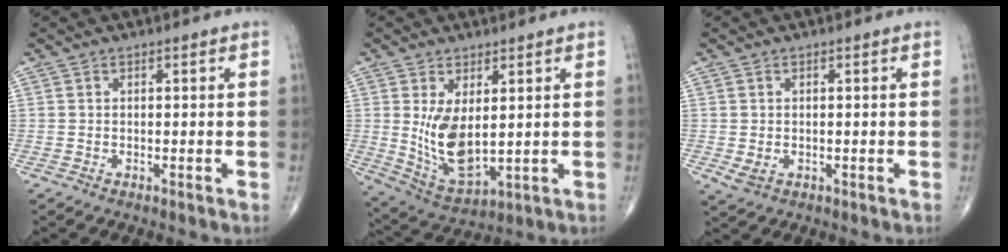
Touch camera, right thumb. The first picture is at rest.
{"total": 10.1, "force": [1.4, 5.0, 8.7], "torque": [-0.154, -0.026, 0.048]}
{"total": 2.0, "force": [-0.2, 1.4, 1.4], "torque": [-0.023, -0.001, 0.004]}